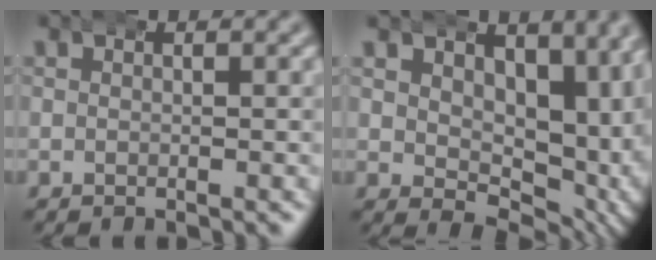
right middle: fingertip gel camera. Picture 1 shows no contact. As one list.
[{"total": 5.7, "force": [2.9, 3.1, 3.8], "torque": [-0.027, -0.013, 0.055]}]